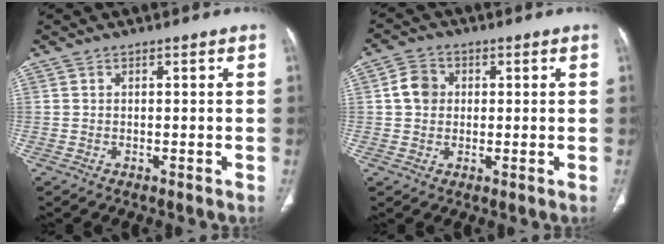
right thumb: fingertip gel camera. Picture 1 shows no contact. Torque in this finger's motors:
{"motor_torque": [-0.52, 0.65, 0.42, -0.38, 0.00]}